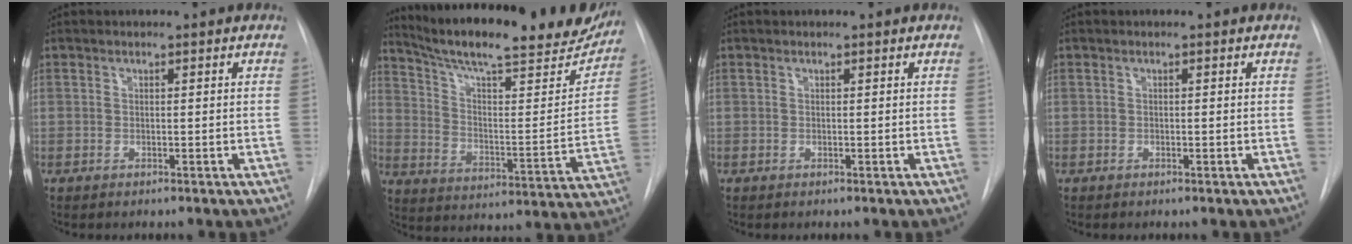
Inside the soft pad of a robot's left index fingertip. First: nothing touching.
{"total": 27.5, "force": [22.9, 5.0, 14.3], "torque": [-0.219, -0.036, 0.311]}
{"total": 0.0}
{"total": 0.6, "force": [-0.6, 0.0, 0.0], "torque": [-0.001, -0.005, -0.010]}